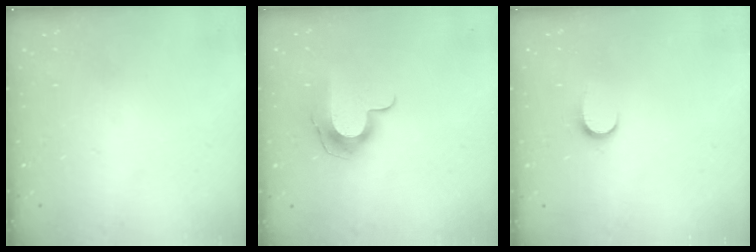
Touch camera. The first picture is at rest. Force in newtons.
{"total": 9.9, "press": 9.9, "slide": 0.2}
{"total": 5.7, "press": 5.7, "slide": 0.6}